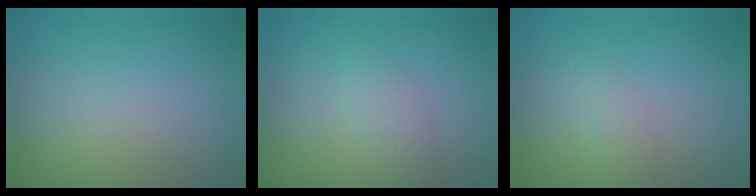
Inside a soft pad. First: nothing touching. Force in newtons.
{"total": 1.7, "press": 1.7, "slide": 0.1}
{"total": 1.6, "press": 1.6, "slide": 0.0}